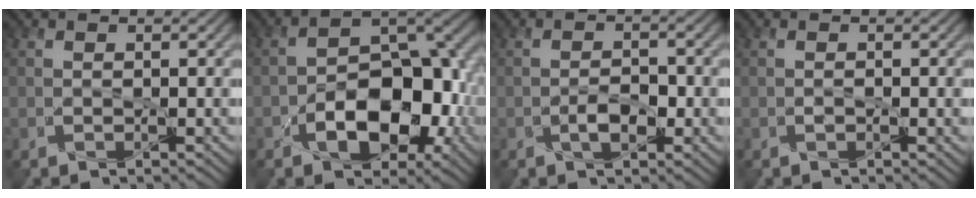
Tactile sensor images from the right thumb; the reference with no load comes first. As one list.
[{"total": 10.0, "force": [-3.8, 5.4, 7.5], "torque": [-0.106, -0.013, -0.056]}, {"total": 2.2, "force": [-1.2, 0.3, 1.8], "torque": [-0.027, -0.001, -0.014]}, {"total": 0.7, "force": [-0.4, -0.2, 0.6], "torque": [-0.017, -0.004, -0.008]}]